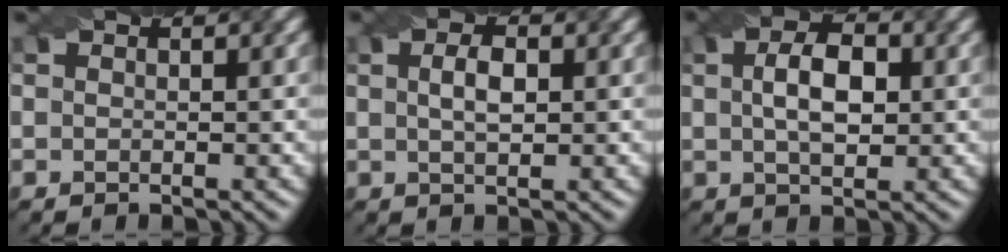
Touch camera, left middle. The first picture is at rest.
{"total": 1.4, "force": [-0.3, 0.7, 1.1], "torque": [-0.017, 0.005, 0.010]}
{"total": 3.6, "force": [0.0, 2.1, 3.0], "torque": [-0.048, 0.007, 0.013]}